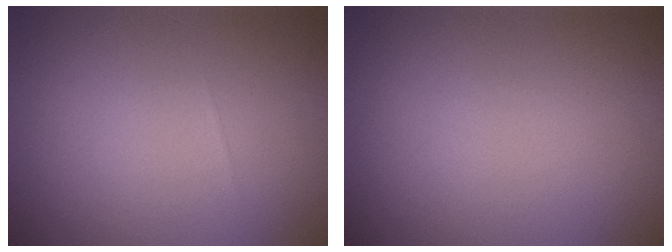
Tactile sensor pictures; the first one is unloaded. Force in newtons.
{"total": 0.0}